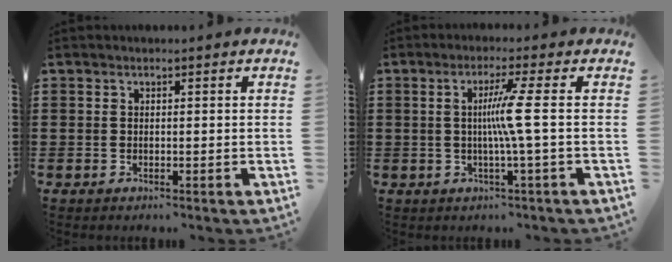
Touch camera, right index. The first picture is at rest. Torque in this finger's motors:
{"motor_torque": [0.75, -0.31, 0.42, 0.13]}